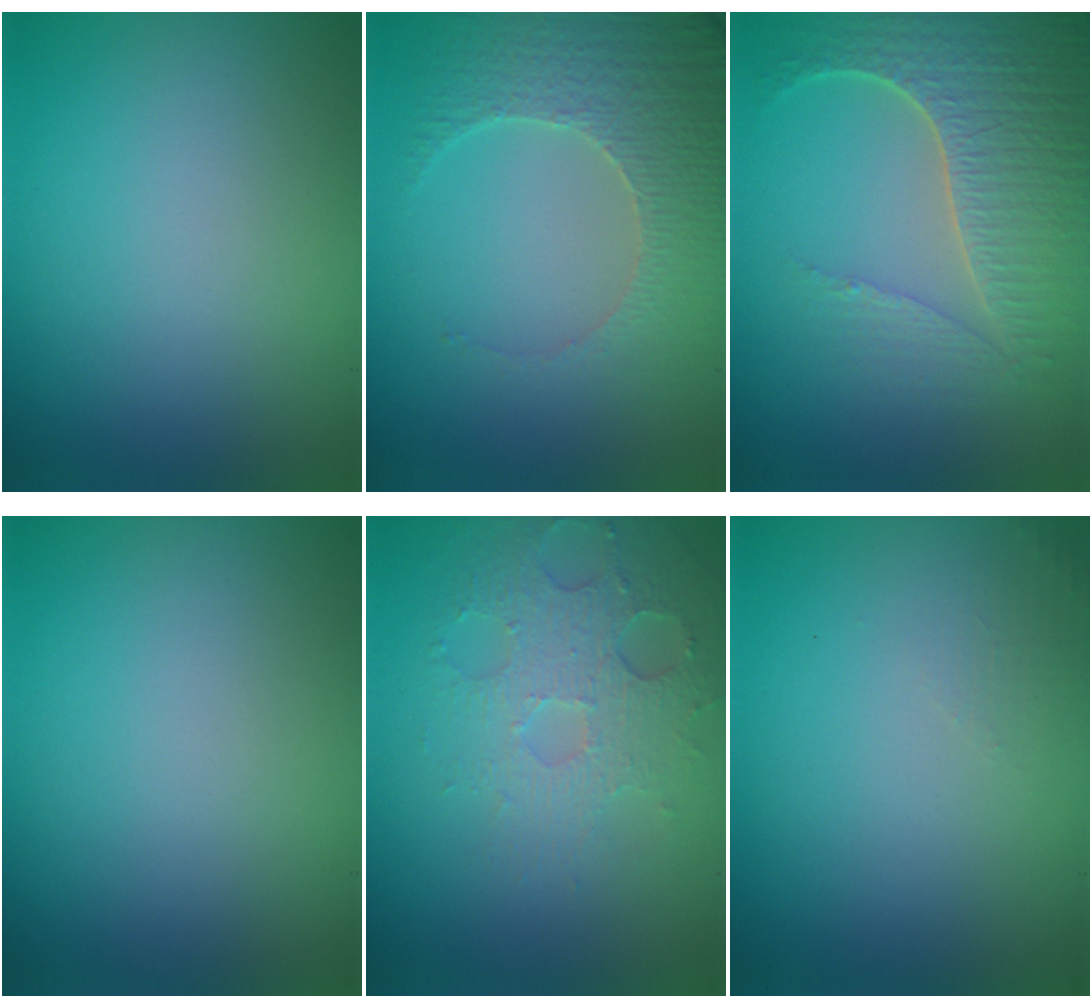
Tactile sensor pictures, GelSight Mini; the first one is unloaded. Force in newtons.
{"total": 4.1, "press": 4.1, "slide": 0.4}
{"total": 5.9, "press": 4.8, "slide": 3.4}
{"total": 0.0}
{"total": 3.5, "press": 3.2, "slide": 1.5}
{"total": 1.1, "press": 1.1, "slide": 0.3}